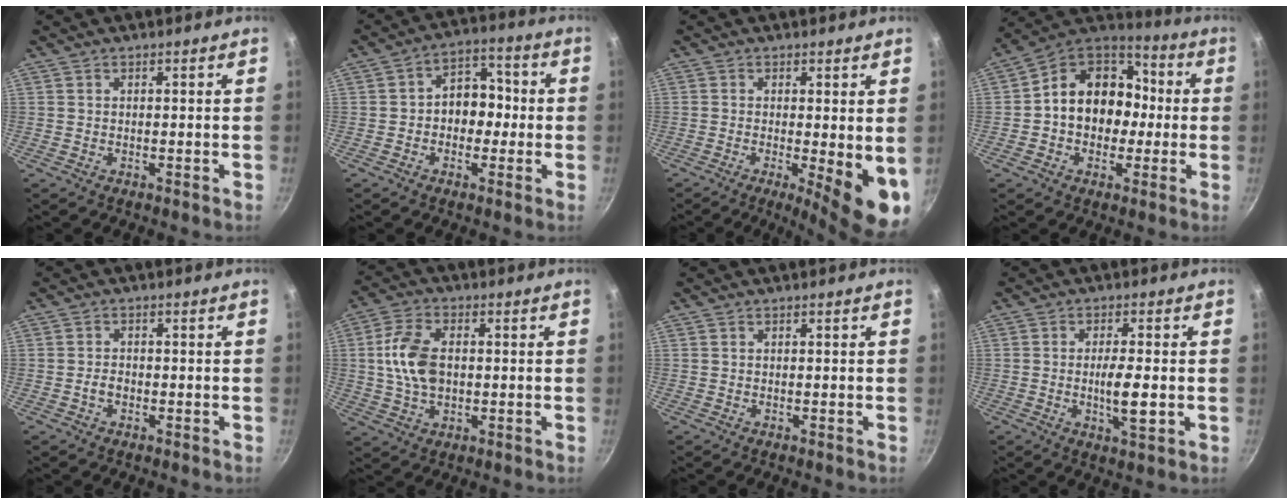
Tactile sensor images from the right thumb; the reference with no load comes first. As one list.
[{"total": 8.4, "force": [-0.7, 6.5, 5.3], "torque": [-0.020, 0.029, -0.025]}, {"total": 9.8, "force": [-1.5, 2.5, 9.3], "torque": [-0.109, -0.013, -0.014]}, {"total": 16.3, "force": [-0.4, 13.2, 9.5], "torque": [-0.110, 0.049, -0.022]}, {"total": 1.8, "force": [-0.7, 1.2, 1.1], "torque": [-0.018, 0.011, -0.013]}, {"total": 10.1, "force": [0.5, 6.3, 7.9], "torque": [-0.145, 0.015, 0.004]}, {"total": 0.0}, {"total": 6.4, "force": [-0.9, 1.5, 6.2], "torque": [-0.113, -0.002, -0.017]}]